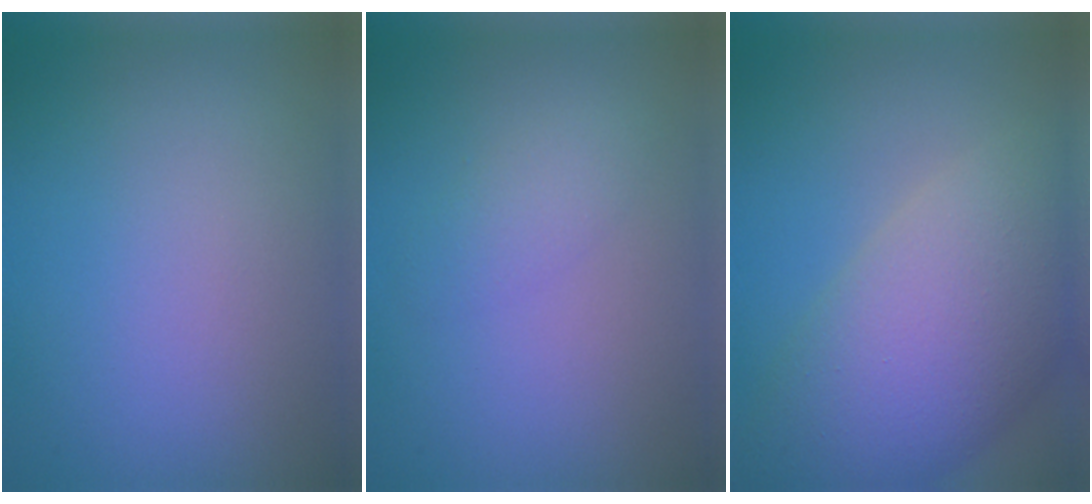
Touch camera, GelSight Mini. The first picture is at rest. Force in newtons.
{"total": 1.6, "press": 1.6, "slide": 0.1}
{"total": 10.8, "press": 10.8, "slide": 0.6}